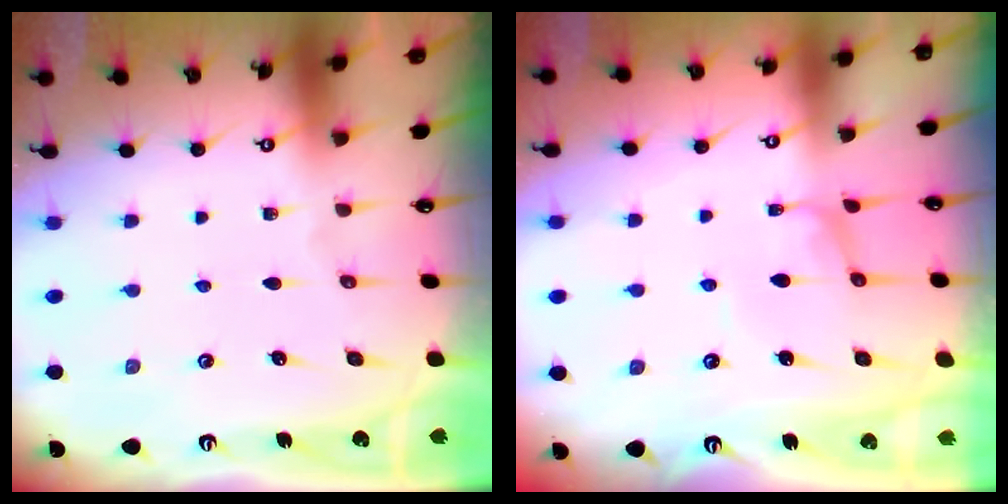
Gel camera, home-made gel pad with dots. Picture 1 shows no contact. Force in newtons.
{"total": 0.9, "press": 0.7, "slide": 0.5}